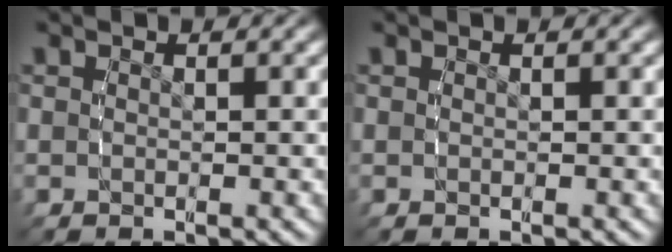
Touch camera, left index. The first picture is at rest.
{"total": 0.0}